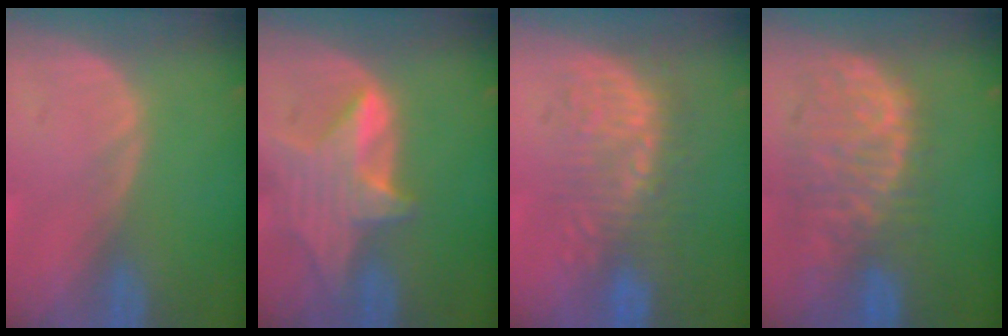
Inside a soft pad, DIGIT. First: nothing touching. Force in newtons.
{"total": 7.1, "press": 6.8, "slide": 1.9}
{"total": 9.1, "press": 8.7, "slide": 2.6}
{"total": 11.0, "press": 9.6, "slide": 5.4}